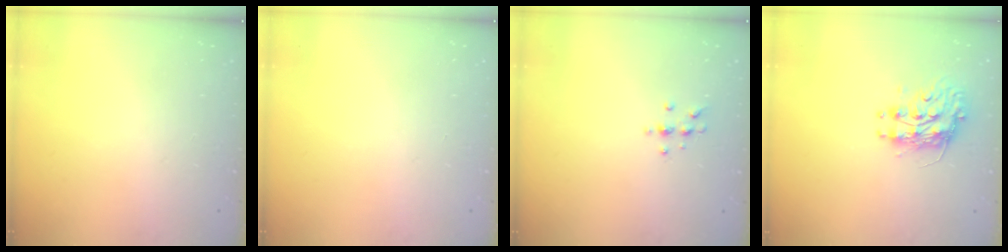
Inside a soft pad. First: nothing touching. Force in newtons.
{"total": 0.0}
{"total": 5.7, "press": 5.5, "slide": 1.6}
{"total": 9.2, "press": 9.2, "slide": 0.9}